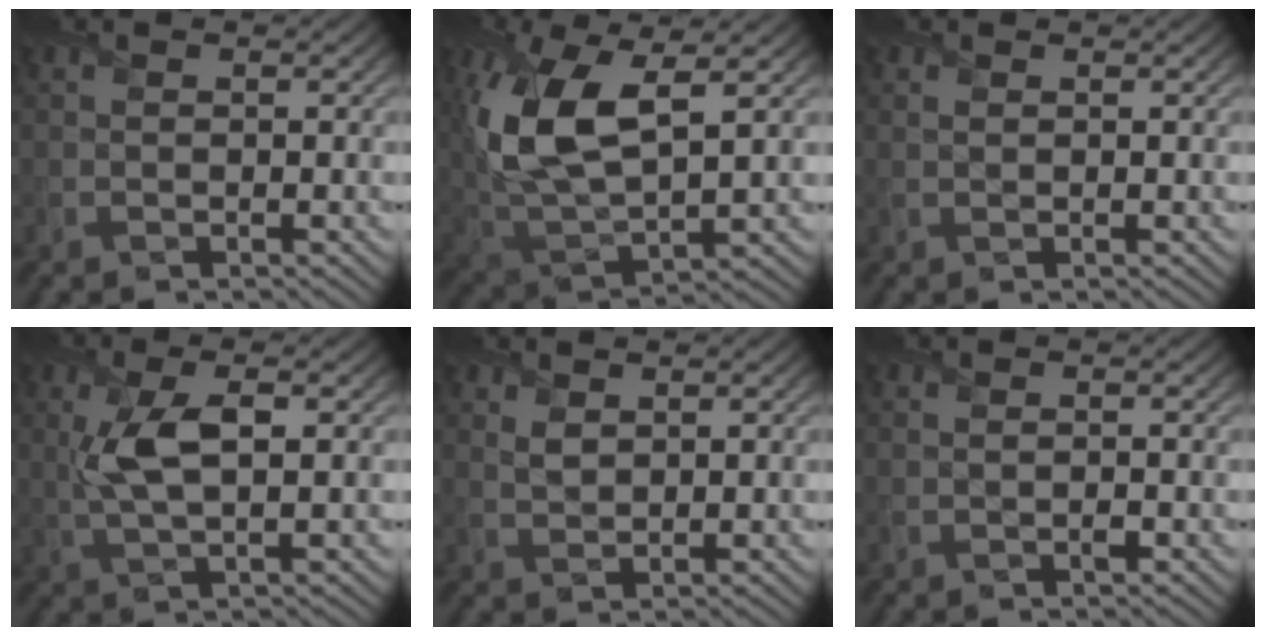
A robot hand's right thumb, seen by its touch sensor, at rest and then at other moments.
{"total": 13.1, "force": [3.2, 6.1, 11.1], "torque": [-0.265, 0.002, 0.064]}
{"total": 0.0}
{"total": 5.6, "force": [0.9, 1.9, 5.2], "torque": [-0.119, 0.002, 0.018]}
{"total": 1.4, "force": [1.0, 0.9, 0.6], "torque": [-0.017, -0.005, 0.027]}
{"total": 0.5, "force": [-0.4, 0.2, 0.2], "torque": [0.001, -0.004, -0.005]}